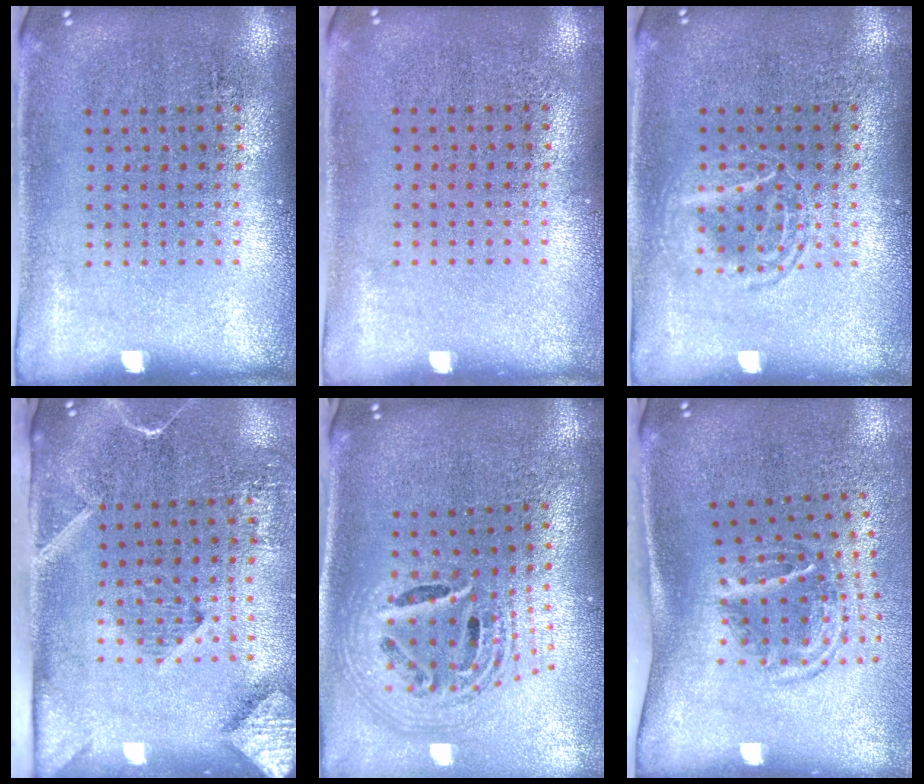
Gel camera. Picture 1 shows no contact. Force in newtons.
{"total": 0.0}
{"total": 2.1, "press": 2.1, "slide": 0.3}
{"total": 2.9, "press": 2.2, "slide": 2.0}
{"total": 2.5, "press": 1.8, "slide": 1.7}
{"total": 1.8, "press": 1.1, "slide": 1.4}